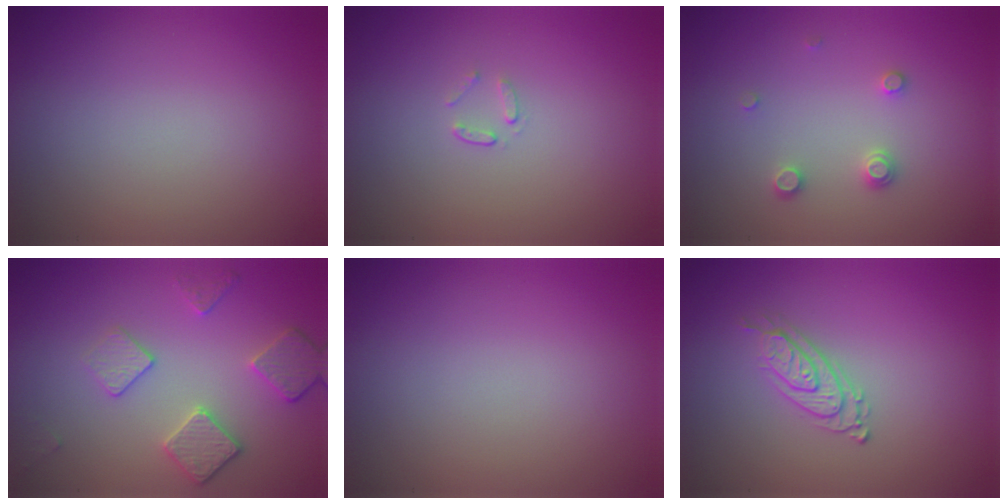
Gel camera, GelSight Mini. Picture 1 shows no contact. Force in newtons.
{"total": 0.7, "press": 0.4, "slide": 0.6}
{"total": 1.5, "press": 1.5, "slide": 0.2}
{"total": 3.5, "press": 3.1, "slide": 1.7}
{"total": 0.0}
{"total": 2.4, "press": 2.0, "slide": 1.4}